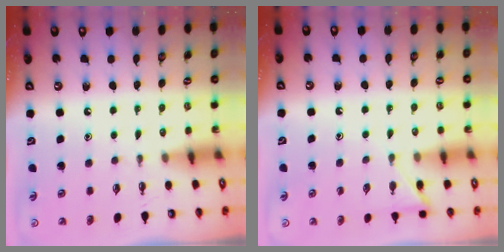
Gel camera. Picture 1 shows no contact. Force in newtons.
{"total": 5.2, "press": 5.1, "slide": 0.6}